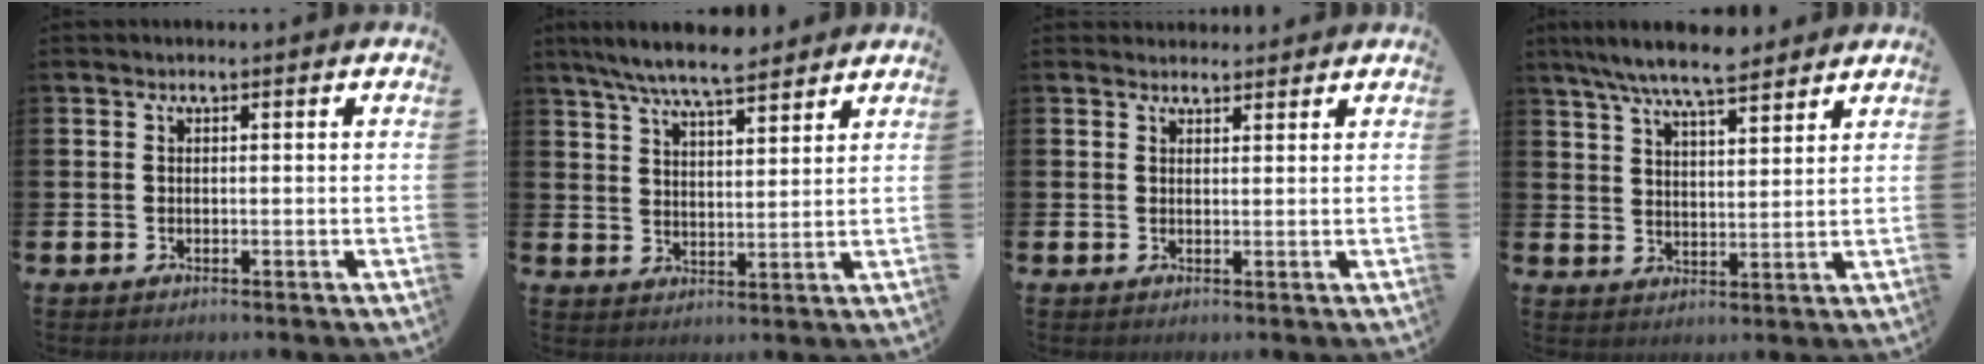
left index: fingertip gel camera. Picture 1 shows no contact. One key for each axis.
{"total": 7.6, "fx": 7.0, "fy": 1.1, "fz": 2.7, "tx": -0.071, "ty": -0.026, "tz": 0.128}
{"total": 1.8, "fx": 1.7, "fy": 0.5, "fz": -0.1, "tx": 0.008, "ty": -0.007, "tz": 0.030}
{"total": 7.9, "fx": 7.2, "fy": 1.2, "fz": 3.0, "tx": -0.076, "ty": -0.027, "tz": 0.131}